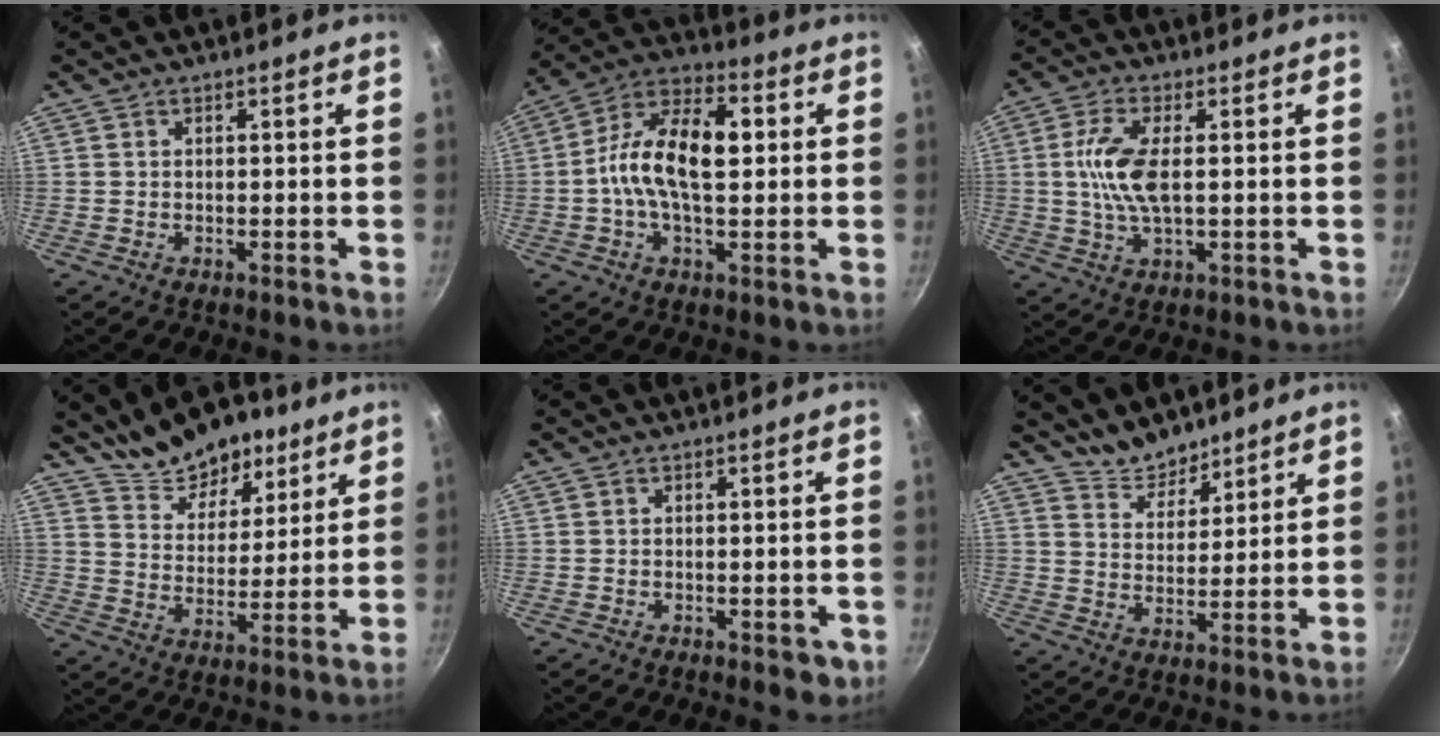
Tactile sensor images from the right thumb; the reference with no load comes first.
{"total": 15.4, "force": [1.0, 7.9, 13.1], "torque": [-0.217, 0.030, -0.006]}
{"total": 8.8, "force": [0.4, 3.4, 8.1], "torque": [-0.171, 0.003, 0.005]}
{"total": 13.8, "force": [9.6, 7.3, 6.5], "torque": [-0.056, -0.048, 0.155]}
{"total": 3.1, "force": [-1.3, 1.5, 2.4], "torque": [-0.022, 0.003, -0.012]}
{"total": 7.4, "force": [6.5, 3.1, 1.7], "torque": [-0.004, -0.047, 0.111]}